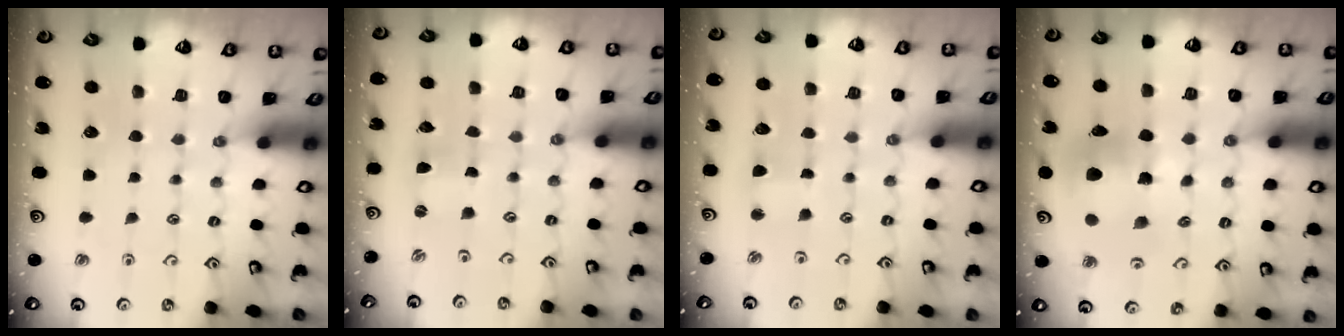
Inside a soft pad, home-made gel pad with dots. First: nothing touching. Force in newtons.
{"total": 1.1, "press": 1.1, "slide": 0.2}
{"total": 2.5, "press": 2.4, "slide": 0.3}
{"total": 11.0, "press": 10.9, "slide": 1.4}